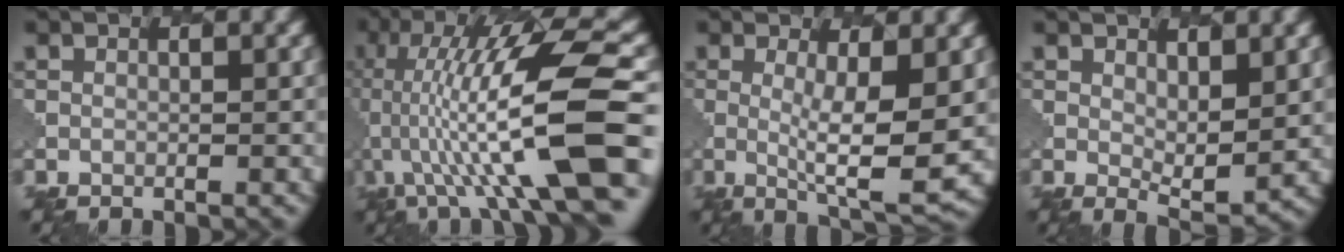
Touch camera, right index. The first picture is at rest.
{"total": 13.1, "force": [-1.1, 3.1, 12.6], "torque": [-0.214, 0.028, -0.017]}
{"total": 5.9, "force": [0.6, 1.3, 5.7], "torque": [-0.095, -0.014, 0.015]}
{"total": 2.9, "force": [1.6, 1.1, 2.1], "torque": [-0.037, -0.009, 0.032]}